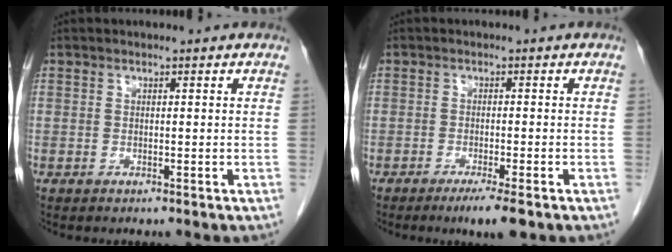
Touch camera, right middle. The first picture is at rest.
{"total": 4.3, "force": [-2.8, 0.1, 3.2], "torque": [-0.049, -0.013, -0.044]}